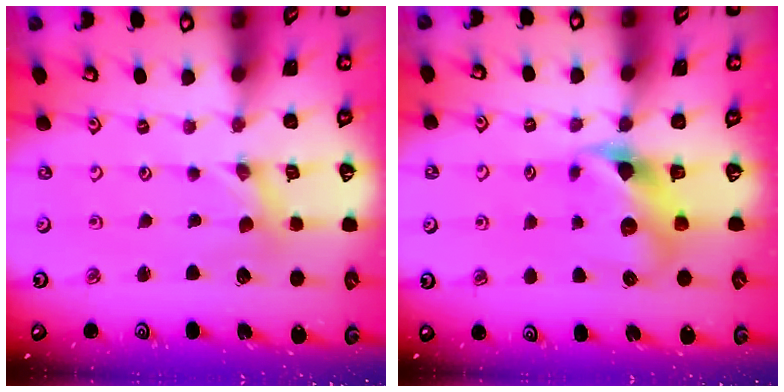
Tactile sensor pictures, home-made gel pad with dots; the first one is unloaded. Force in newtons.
{"total": 7.3, "press": 7.2, "slide": 0.9}